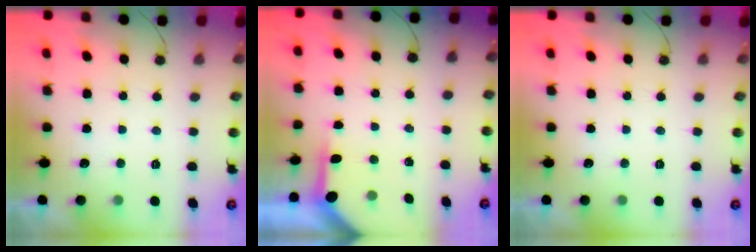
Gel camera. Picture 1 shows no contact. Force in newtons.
{"total": 3.8, "press": 3.8, "slide": 0.3}
{"total": 0.0}